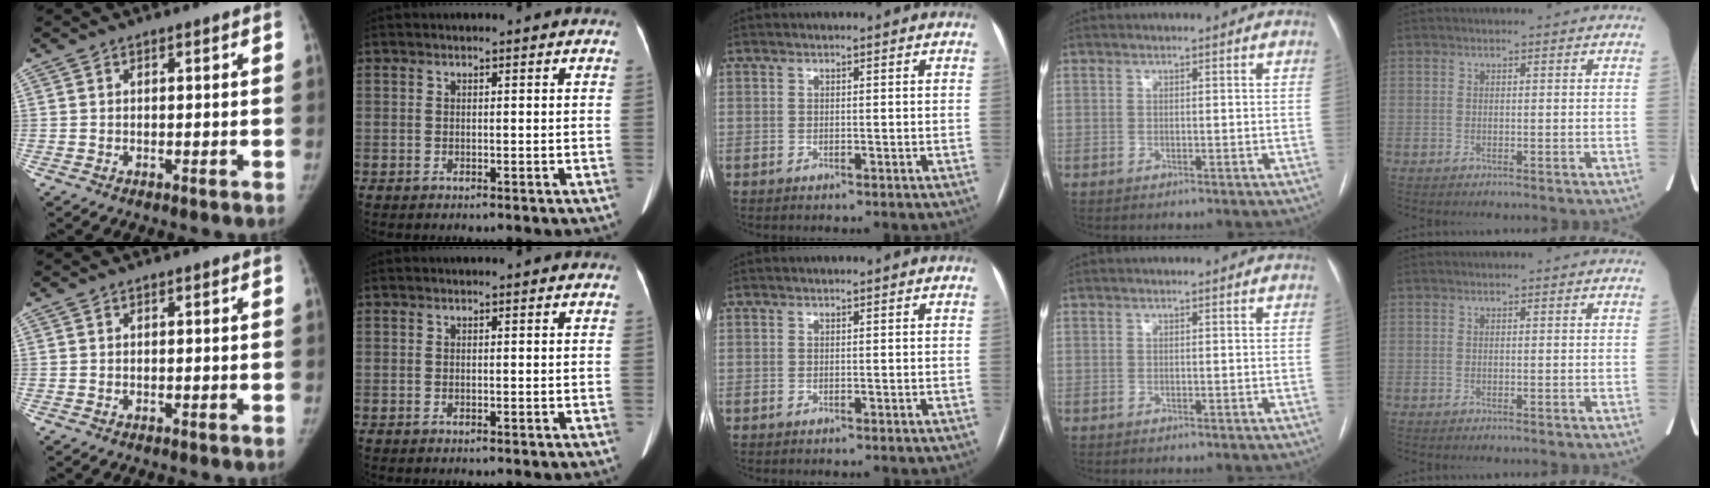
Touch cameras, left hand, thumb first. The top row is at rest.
{}